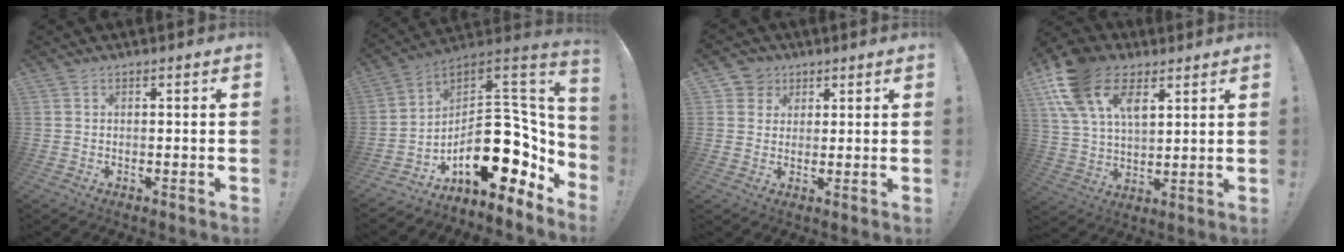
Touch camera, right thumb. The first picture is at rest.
{"total": 21.4, "force": [-4.8, 12.0, 17.0], "torque": [-0.240, -0.003, -0.064]}
{"total": 4.8, "force": [2.1, 4.3, 0.6], "torque": [-0.004, -0.013, 0.039]}
{"total": 18.1, "force": [9.4, 11.2, 10.6], "torque": [-0.213, -0.040, 0.176]}